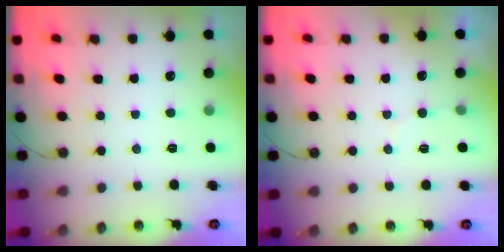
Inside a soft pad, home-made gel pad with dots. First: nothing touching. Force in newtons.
{"total": 2.5, "press": 2.5, "slide": 0.1}